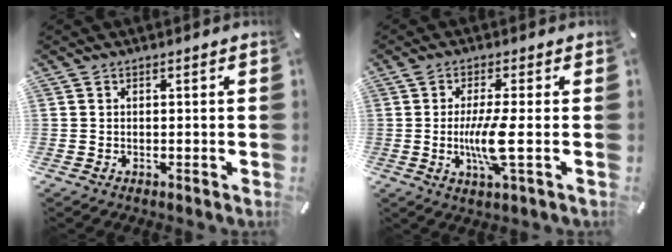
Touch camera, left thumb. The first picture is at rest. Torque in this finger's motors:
{"motor_torque": [1.16, 1.38, 1.32, -0.08, 0.22]}